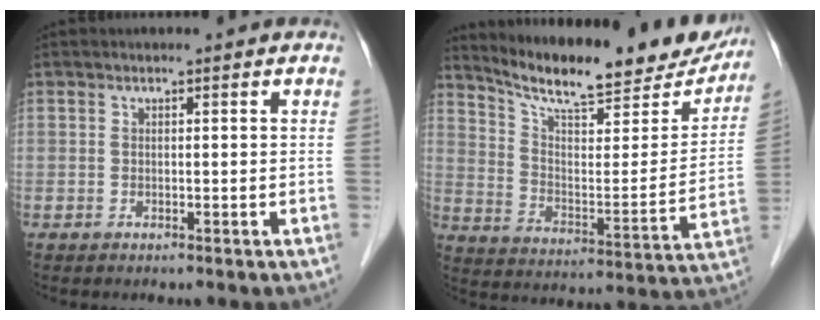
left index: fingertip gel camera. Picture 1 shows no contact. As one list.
[{"total": 22.8, "force": [20.4, 4.3, 9.4], "torque": [-0.141, -0.039, 0.286]}]